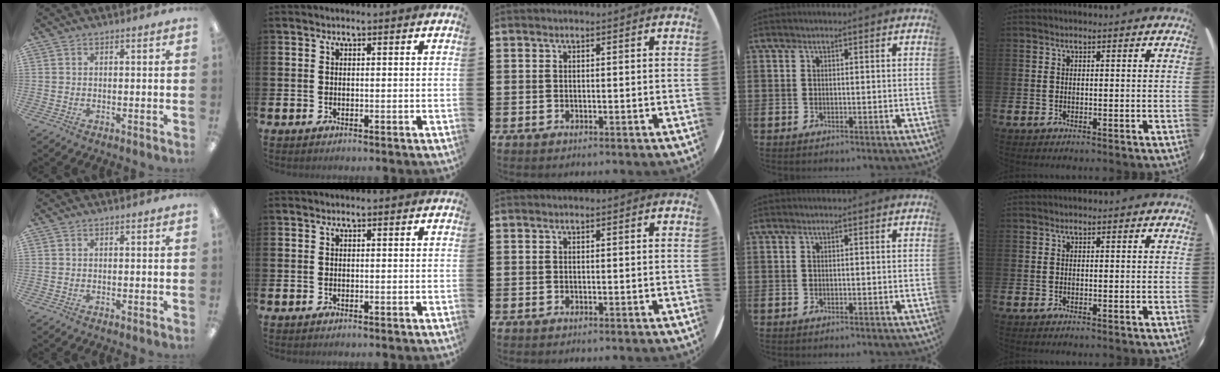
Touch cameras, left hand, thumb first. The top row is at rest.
{}